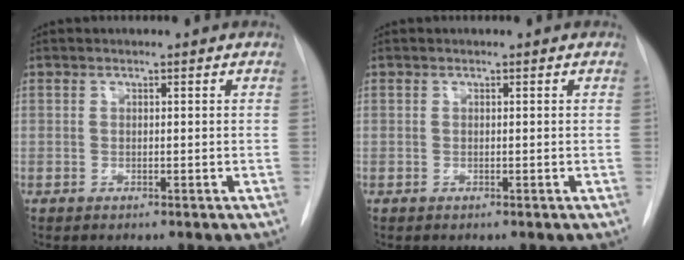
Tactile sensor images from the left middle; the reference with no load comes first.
{"total": 0.0}